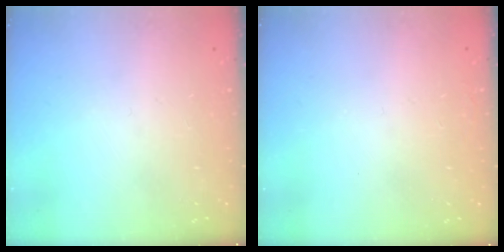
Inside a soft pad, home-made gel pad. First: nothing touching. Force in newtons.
{"total": 1.6, "press": 1.6, "slide": 0.1}